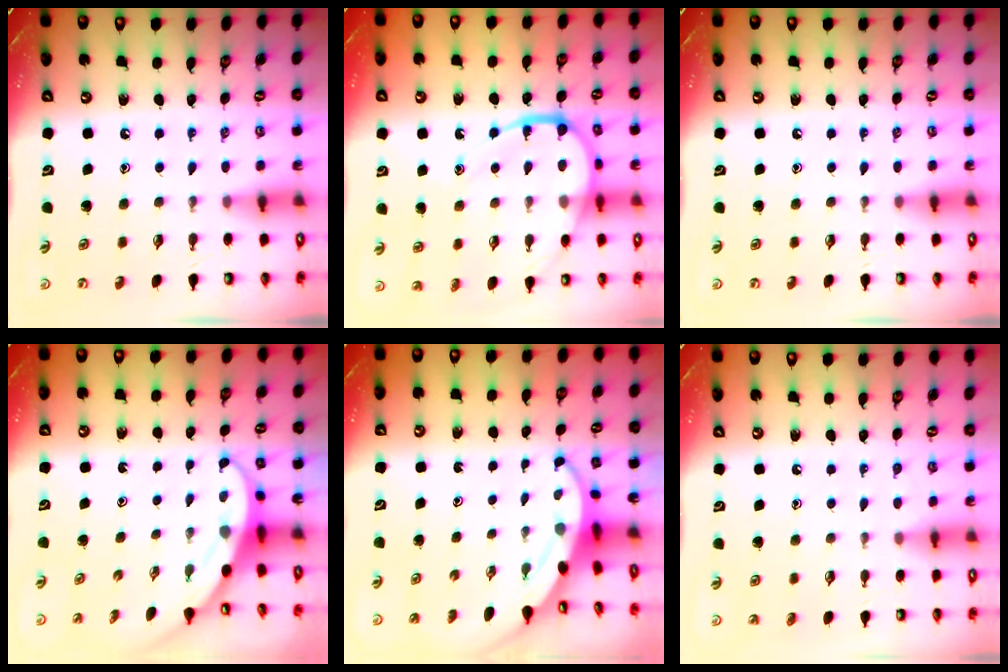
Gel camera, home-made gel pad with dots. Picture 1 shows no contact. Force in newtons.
{"total": 15.8, "press": 15.8, "slide": 1.5}
{"total": 0.0}
{"total": 3.7, "press": 3.6, "slide": 0.3}
{"total": 4.4, "press": 4.4, "slide": 0.4}
{"total": 2.6, "press": 2.6, "slide": 0.3}